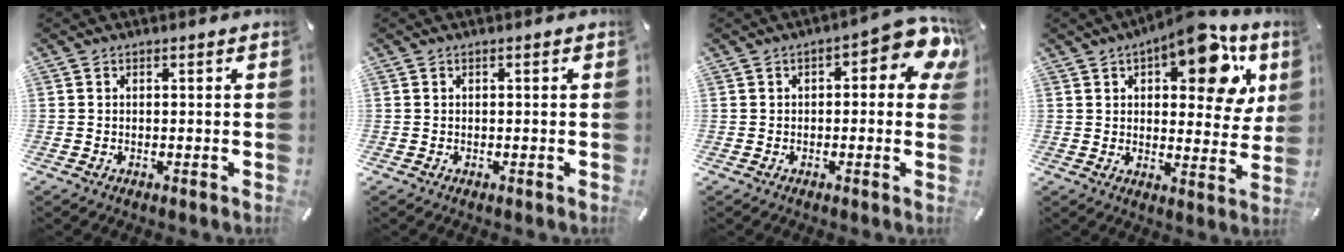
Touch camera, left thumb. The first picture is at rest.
{"total": 0.0}
{"total": 8.4, "force": [2.0, 3.4, 7.3], "torque": [-0.089, -0.019, 0.028]}
{"total": 15.6, "force": [7.8, 7.1, 11.5], "torque": [-0.143, -0.037, 0.124]}